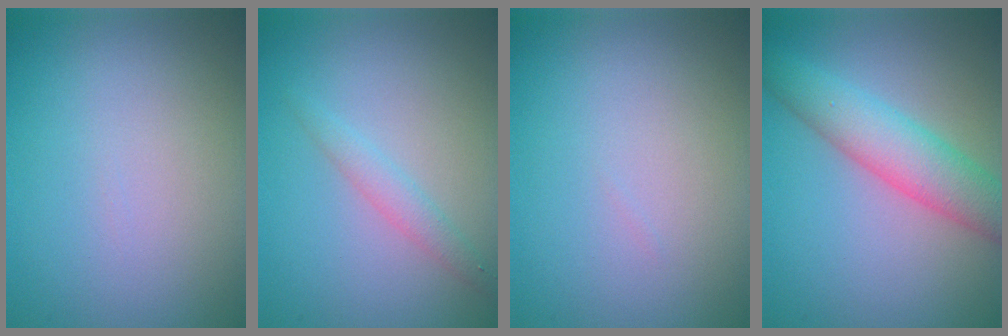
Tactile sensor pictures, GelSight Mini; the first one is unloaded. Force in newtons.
{"total": 1.6, "press": 1.6, "slide": 0.0}
{"total": 0.0}
{"total": 5.1, "press": 5.1, "slide": 0.2}